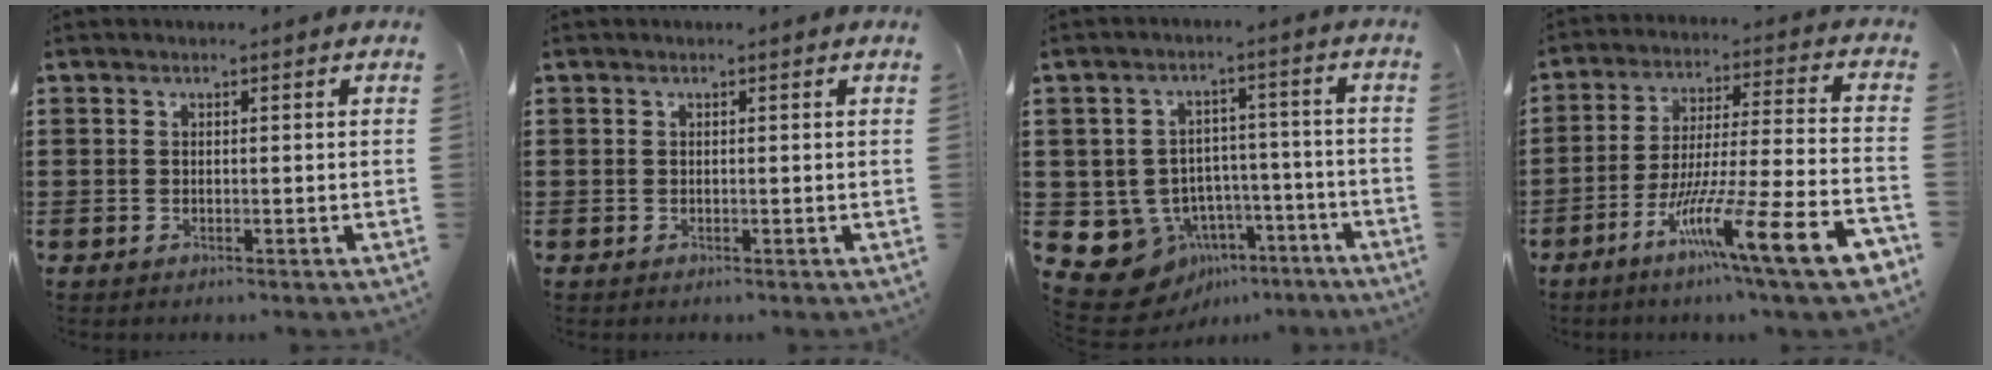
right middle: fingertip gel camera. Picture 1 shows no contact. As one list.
[{"total": 0.0}, {"total": 9.4, "force": [-6.4, 6.4, 2.1], "torque": [-0.068, 0.031, -0.120]}, {"total": 15.1, "force": [-8.9, 0.4, 12.2], "torque": [-0.205, -0.001, -0.158]}]